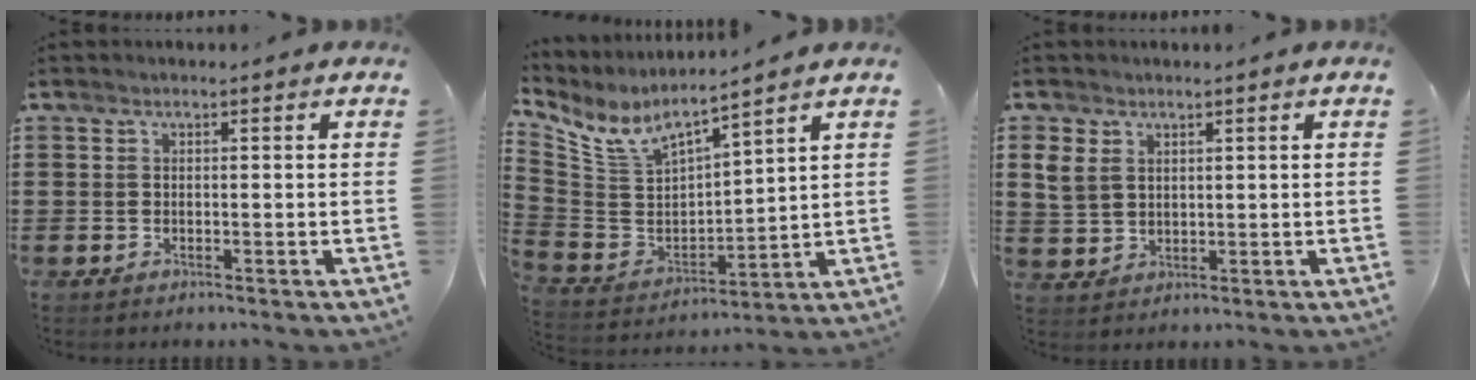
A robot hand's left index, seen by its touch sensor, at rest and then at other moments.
{"total": 7.5, "force": [6.2, 2.0, 3.8], "torque": [-0.105, -0.038, 0.106]}
{"total": 3.6, "force": [2.0, 2.8, 1.2], "torque": [-0.038, 0.011, 0.037]}